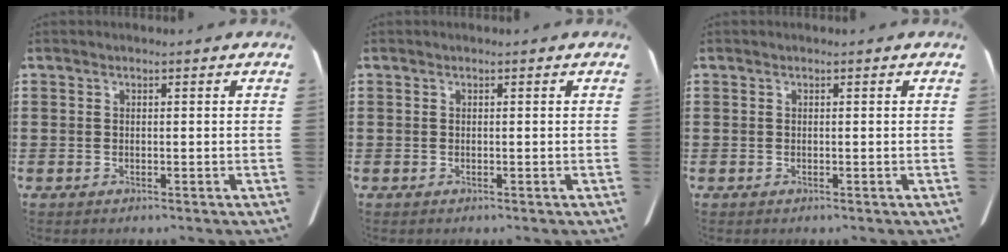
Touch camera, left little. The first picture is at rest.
{"total": 0.0}
{"total": 0.0}